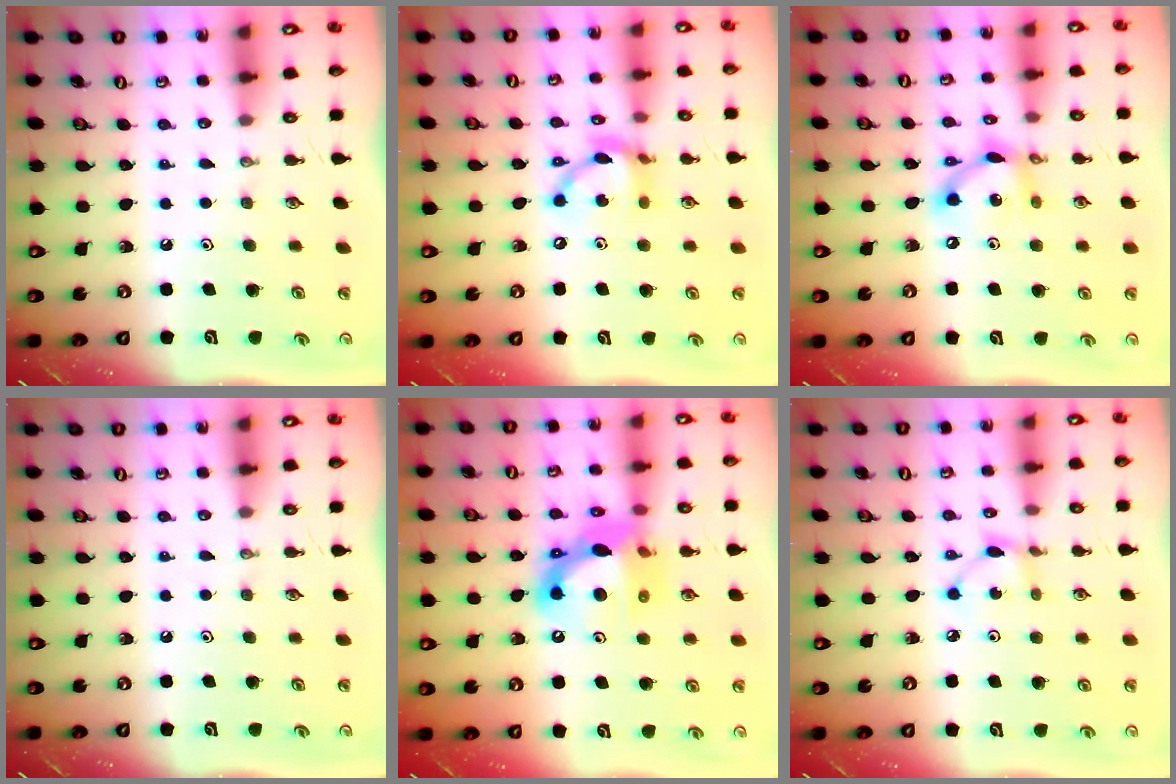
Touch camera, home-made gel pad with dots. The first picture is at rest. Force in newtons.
{"total": 11.6, "press": 11.6, "slide": 0.9}
{"total": 11.2, "press": 11.2, "slide": 1.0}
{"total": 0.0}
{"total": 14.1, "press": 14.0, "slide": 1.9}
{"total": 2.9, "press": 2.9, "slide": 0.1}